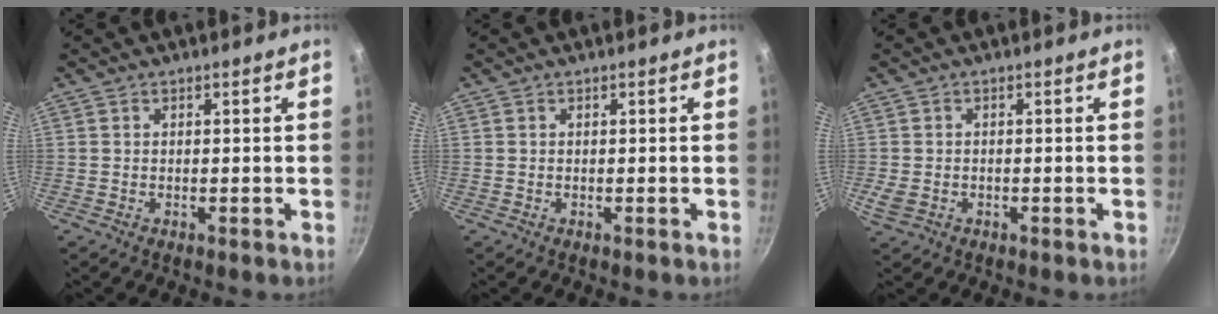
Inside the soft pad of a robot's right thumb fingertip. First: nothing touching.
{"total": 0.0}
{"total": 2.9, "force": [-0.8, 2.1, 1.7], "torque": [-0.039, 0.000, -0.012]}